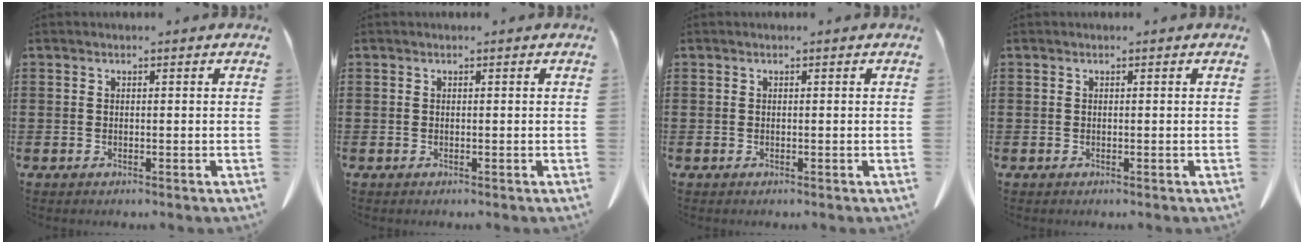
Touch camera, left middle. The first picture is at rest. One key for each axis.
{"total": 0.0}
{"total": 0.0}
{"total": 0.0}